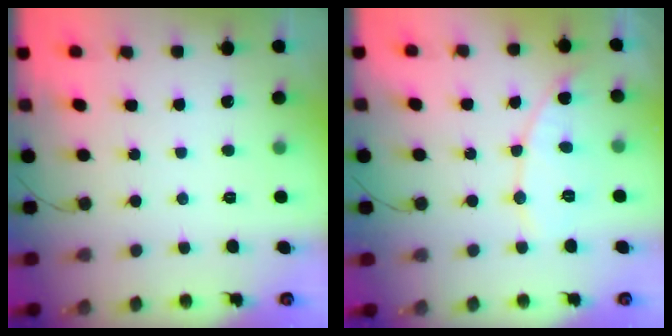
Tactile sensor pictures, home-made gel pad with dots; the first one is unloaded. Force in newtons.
{"total": 8.1, "press": 8.1, "slide": 0.7}